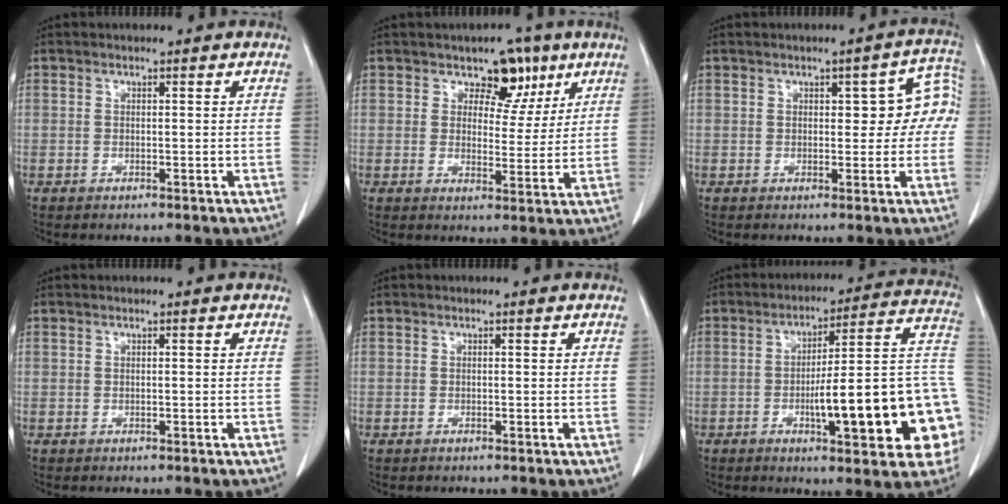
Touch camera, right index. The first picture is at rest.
{"total": 6.0, "force": [3.6, 4.0, 2.6], "torque": [-0.018, 0.002, 0.050]}
{"total": 6.8, "force": [0.8, 3.4, 5.9], "torque": [-0.054, 0.034, 0.010]}
{"total": 0.0}
{"total": 0.0}
{"total": 22.0, "force": [-4.9, 3.3, 21.2], "torque": [-0.200, 0.029, -0.059]}